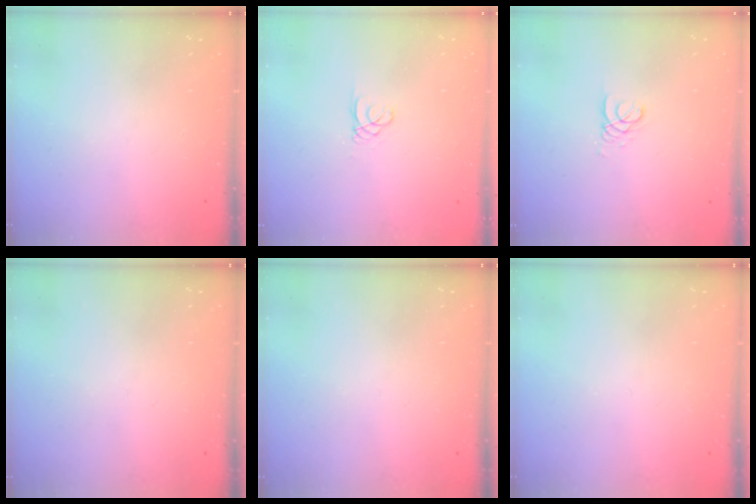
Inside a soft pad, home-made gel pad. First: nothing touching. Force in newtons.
{"total": 0.6, "press": 0.6, "slide": 0.1}
{"total": 2.6, "press": 2.6, "slide": 0.2}
{"total": 0.0}
{"total": 0.0}
{"total": 0.0}